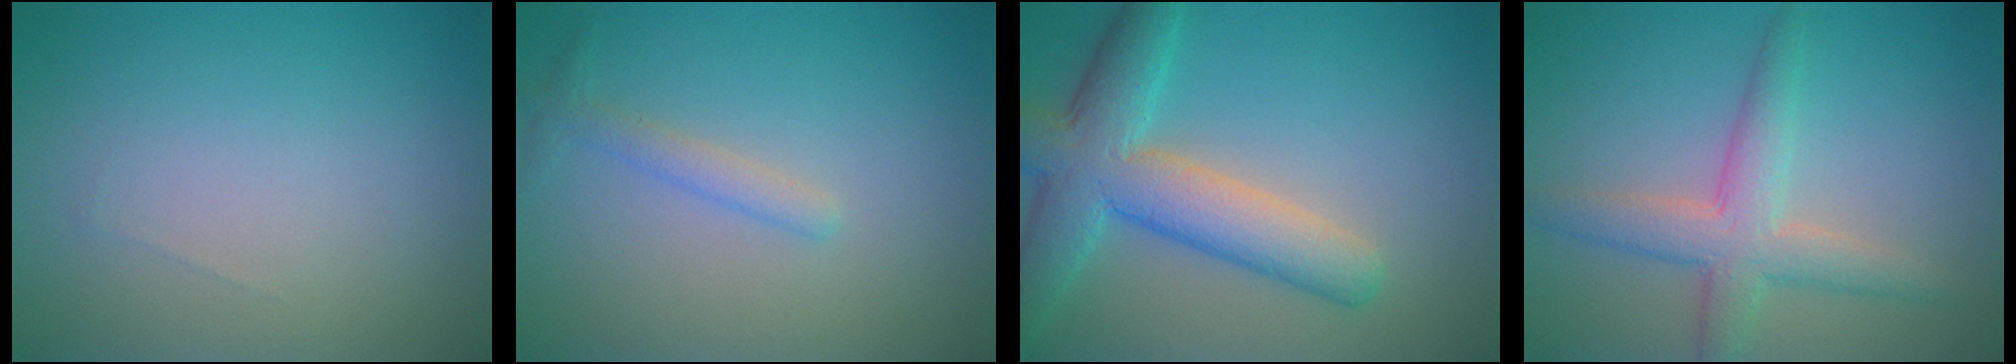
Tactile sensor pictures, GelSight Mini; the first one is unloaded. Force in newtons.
{"total": 1.5, "press": 1.5, "slide": 0.1}
{"total": 7.5, "press": 7.5, "slide": 0.4}
{"total": 4.3, "press": 4.3, "slide": 0.2}